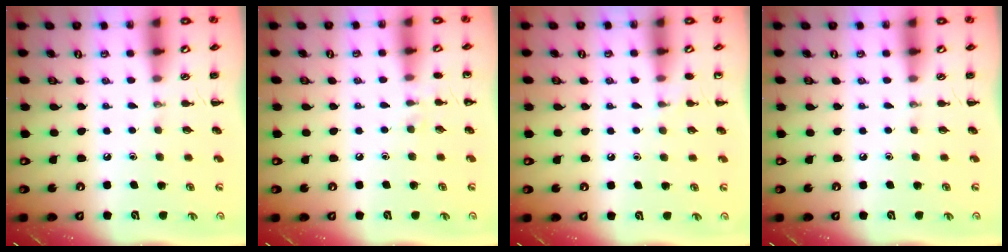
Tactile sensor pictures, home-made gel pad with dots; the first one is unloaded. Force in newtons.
{"total": 5.5, "press": 5.2, "slide": 1.8}
{"total": 5.0, "press": 4.8, "slide": 1.5}
{"total": 0.0}